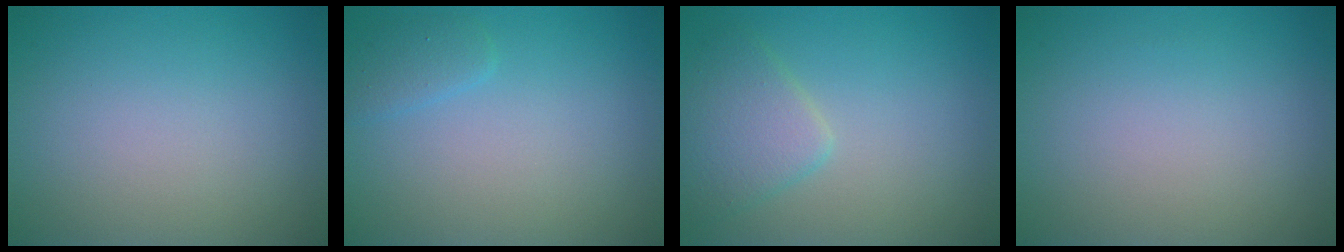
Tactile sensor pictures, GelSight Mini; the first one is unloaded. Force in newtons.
{"total": 1.3, "press": 1.3, "slide": 0.2}
{"total": 3.2, "press": 3.2, "slide": 0.1}
{"total": 0.0}